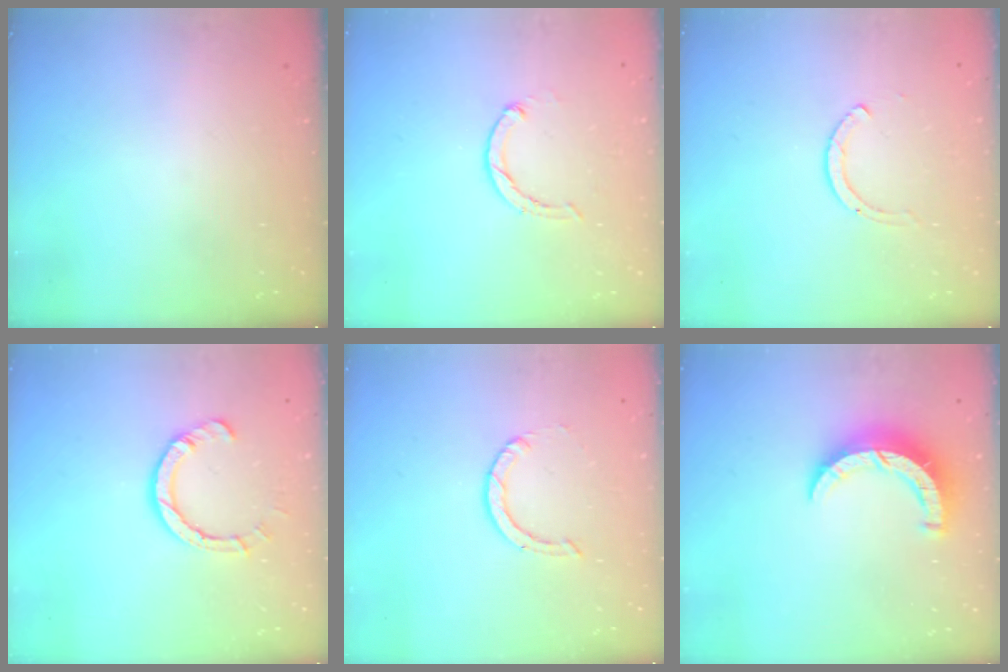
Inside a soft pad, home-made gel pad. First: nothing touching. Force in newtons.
{"total": 1.9, "press": 1.9, "slide": 0.3}
{"total": 2.0, "press": 1.9, "slide": 0.3}
{"total": 5.5, "press": 5.5, "slide": 0.4}
{"total": 0.8, "press": 0.8, "slide": 0.1}
{"total": 10.4, "press": 10.3, "slide": 0.7}